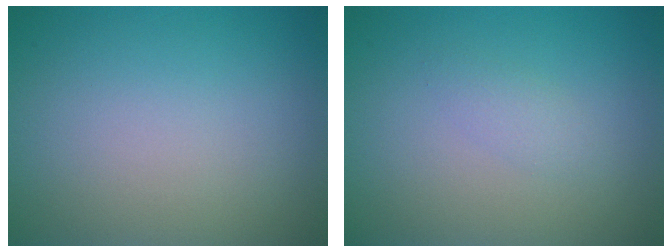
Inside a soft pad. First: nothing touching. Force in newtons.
{"total": 1.1, "press": 1.1, "slide": 0.0}